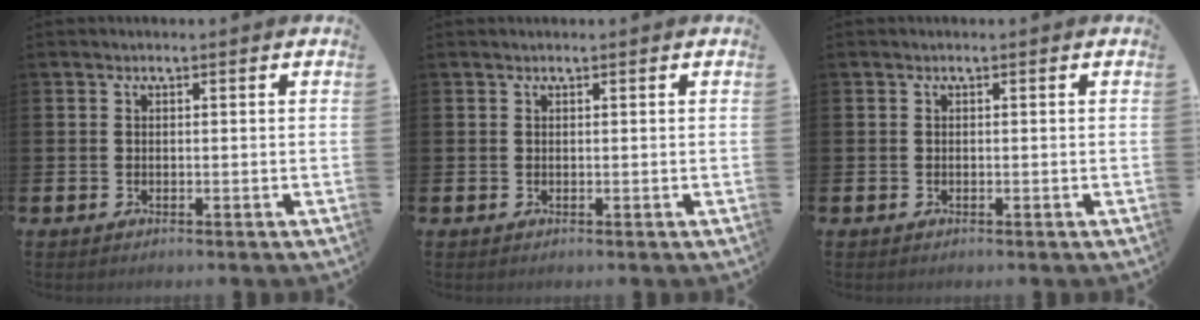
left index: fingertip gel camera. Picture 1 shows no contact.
{"total": 0.0}
{"total": 0.0}